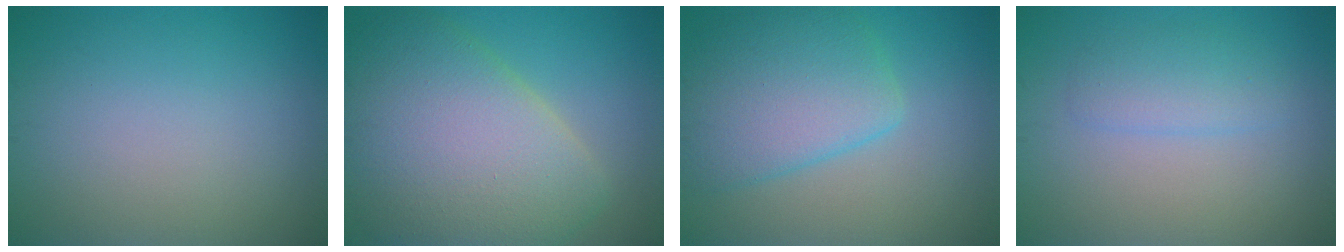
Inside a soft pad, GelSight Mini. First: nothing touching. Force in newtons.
{"total": 10.9, "press": 10.9, "slide": 0.8}
{"total": 6.3, "press": 6.2, "slide": 0.5}
{"total": 2.2, "press": 2.2, "slide": 0.1}